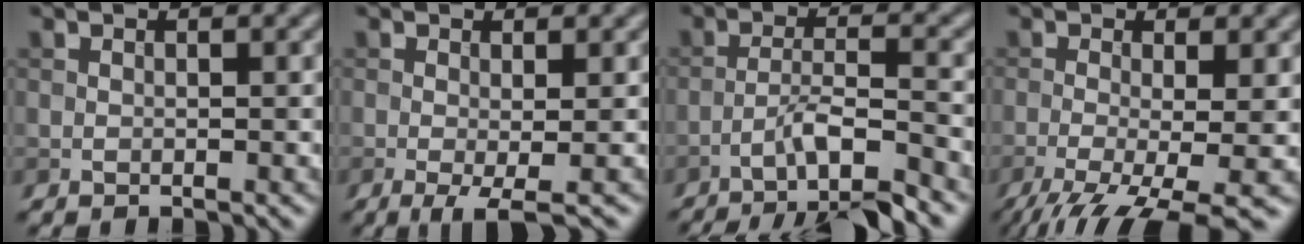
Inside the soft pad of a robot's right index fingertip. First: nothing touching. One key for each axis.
{"total": 3.1, "fx": -1.0, "fy": 0.5, "fz": 2.9, "tx": -0.051, "ty": -0.008, "tz": -0.018}
{"total": 6.8, "fx": -4.8, "fy": 1.0, "fz": 4.7, "tx": -0.069, "ty": 0.006, "tz": -0.086}
{"total": 9.5, "fx": -4.7, "fy": 2.8, "fz": 7.8, "tx": -0.145, "ty": -0.027, "tz": -0.077}